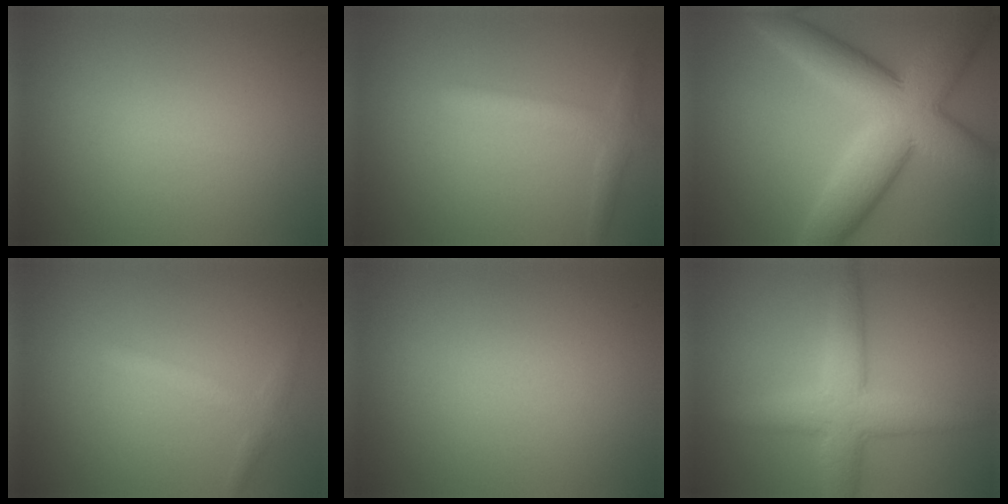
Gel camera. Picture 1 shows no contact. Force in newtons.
{"total": 2.3, "press": 2.3, "slide": 0.2}
{"total": 10.6, "press": 10.6, "slide": 0.4}
{"total": 1.7, "press": 1.7, "slide": 0.1}
{"total": 0.0}
{"total": 5.3, "press": 5.3, "slide": 0.4}